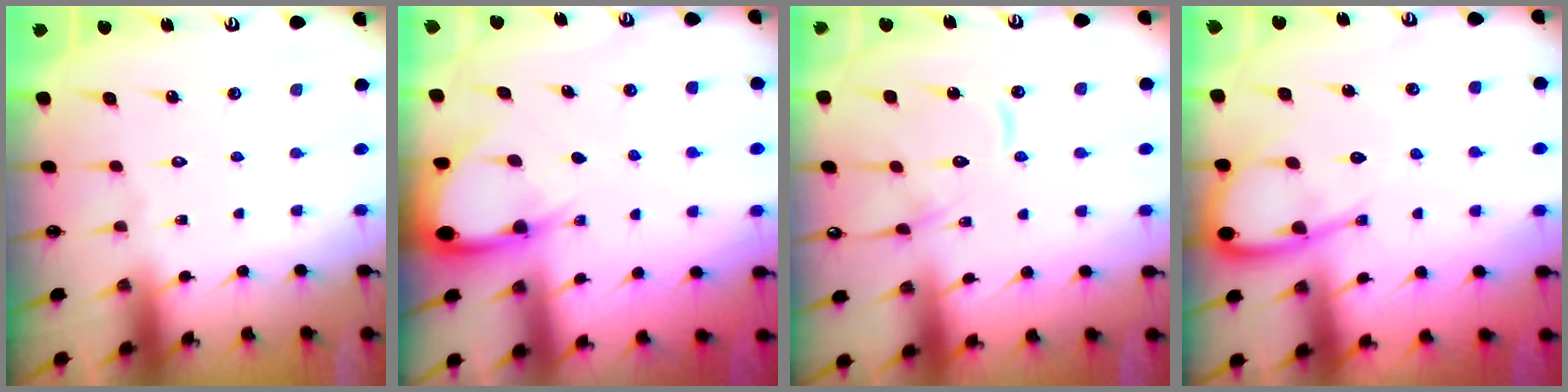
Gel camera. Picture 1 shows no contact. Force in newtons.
{"total": 4.2, "press": 4.1, "slide": 0.4}
{"total": 11.4, "press": 11.4, "slide": 0.6}
{"total": 9.0, "press": 9.0, "slide": 1.0}